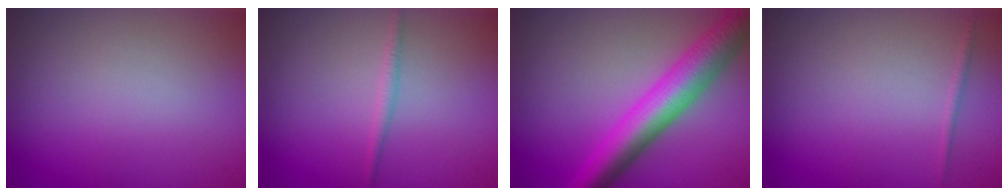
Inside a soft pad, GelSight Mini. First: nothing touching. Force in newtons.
{"total": 1.0, "press": 1.0, "slide": 0.0}
{"total": 7.4, "press": 7.4, "slide": 0.2}
{"total": 0.6, "press": 0.6, "slide": 0.0}